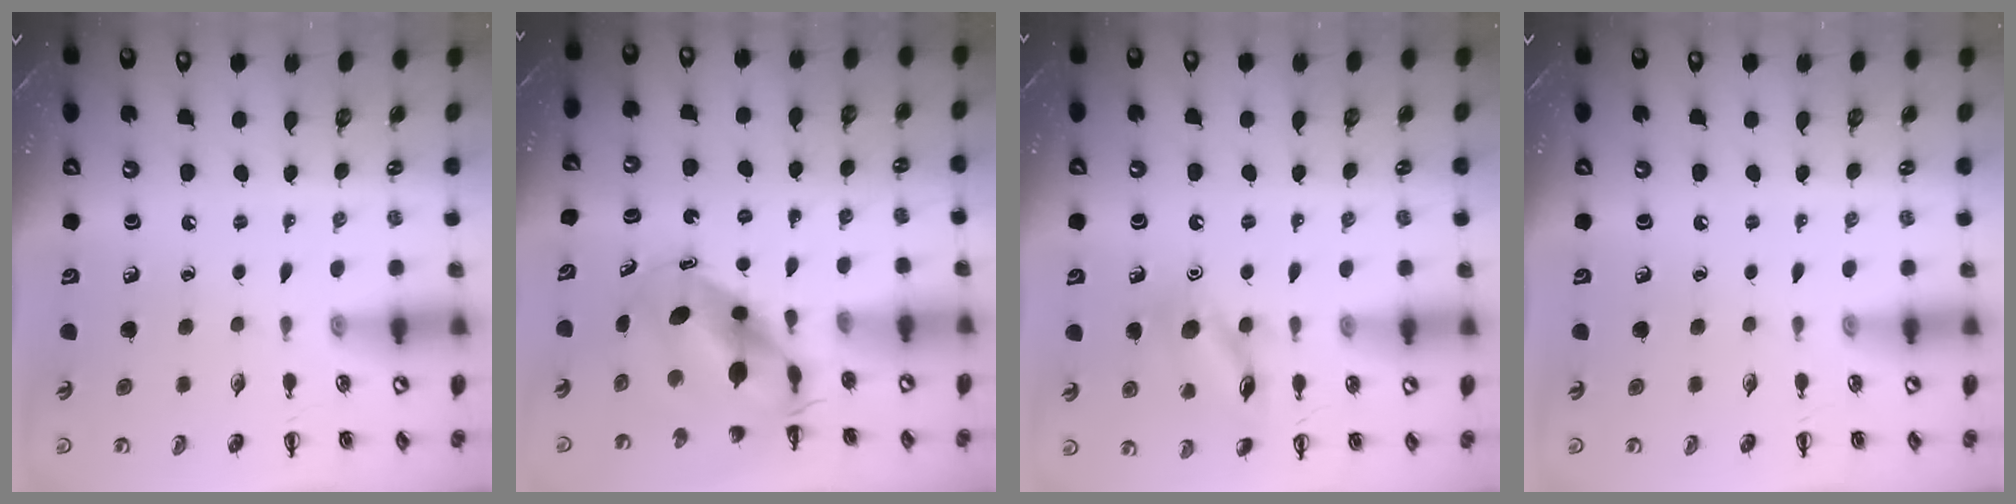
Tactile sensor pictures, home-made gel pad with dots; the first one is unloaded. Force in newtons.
{"total": 7.4, "press": 7.1, "slide": 2.4}
{"total": 12.1, "press": 12.0, "slide": 0.6}
{"total": 0.0}